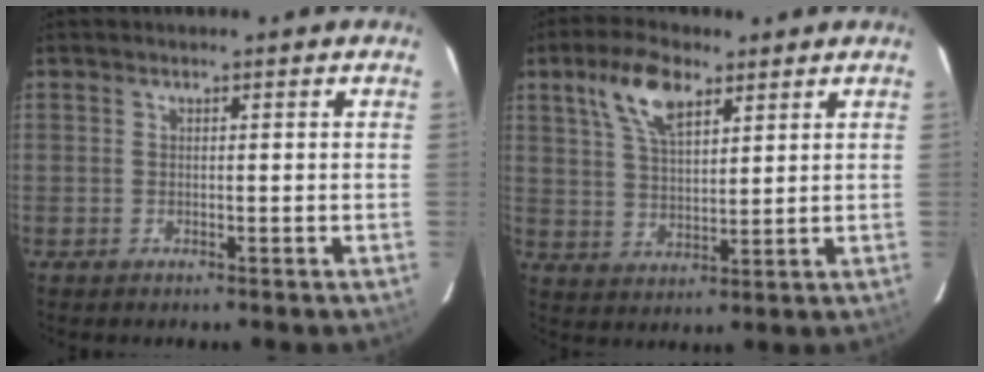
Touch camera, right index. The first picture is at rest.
{"total": 9.6, "force": [5.3, 4.2, 6.8], "torque": [-0.129, 0.018, 0.103]}